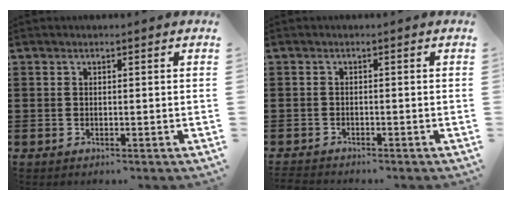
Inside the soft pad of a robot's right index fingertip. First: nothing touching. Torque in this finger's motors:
{"motor_torque": [-1.23, 0.91, -1.05, -0.21]}